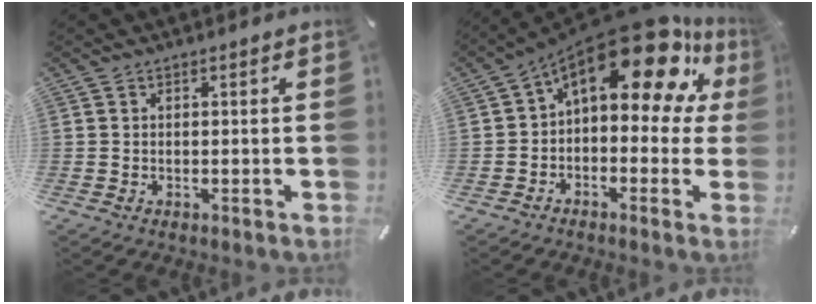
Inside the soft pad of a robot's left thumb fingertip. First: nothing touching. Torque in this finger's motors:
{"motor_torque": [1.99, 2.22, 2.20, -0.57, 0.40]}